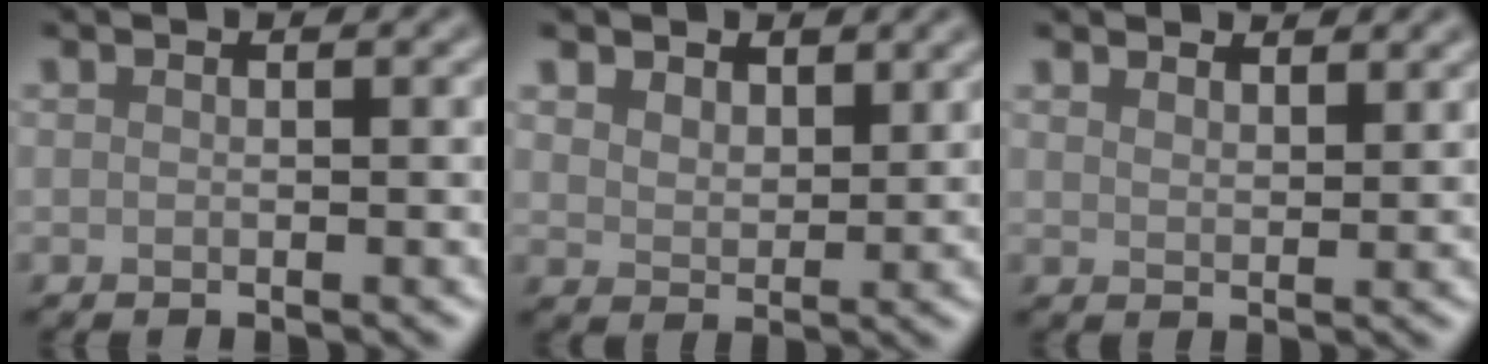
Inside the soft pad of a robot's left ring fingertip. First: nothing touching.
{"total": 3.4, "force": [2.5, 2.0, 1.3], "torque": [-0.035, -0.005, 0.041]}
{"total": 3.1, "force": [2.9, 0.9, 0.9], "torque": [-0.019, 0.004, 0.043]}